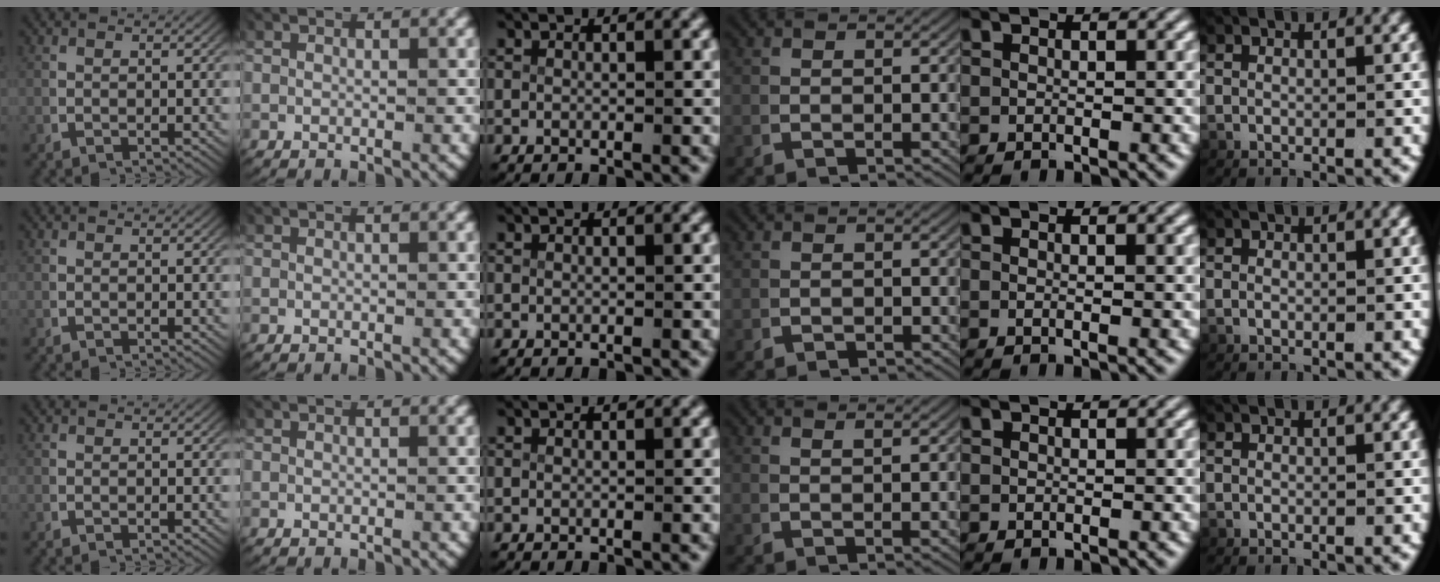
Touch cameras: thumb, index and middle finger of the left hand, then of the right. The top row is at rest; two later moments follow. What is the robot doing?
{"motion": "lift_and_place", "object": "coat"}